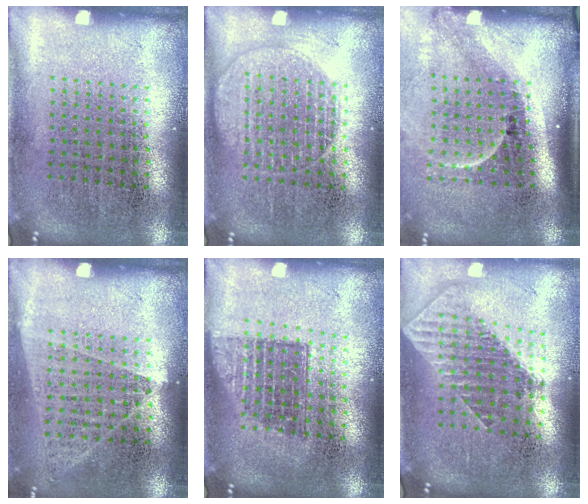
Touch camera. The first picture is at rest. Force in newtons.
{"total": 1.3, "press": 1.3, "slide": 0.2}
{"total": 2.2, "press": 1.5, "slide": 1.7}
{"total": 1.0, "press": 1.0, "slide": 0.3}
{"total": 1.4, "press": 1.2, "slide": 0.7}
{"total": 1.9, "press": 1.5, "slide": 1.2}